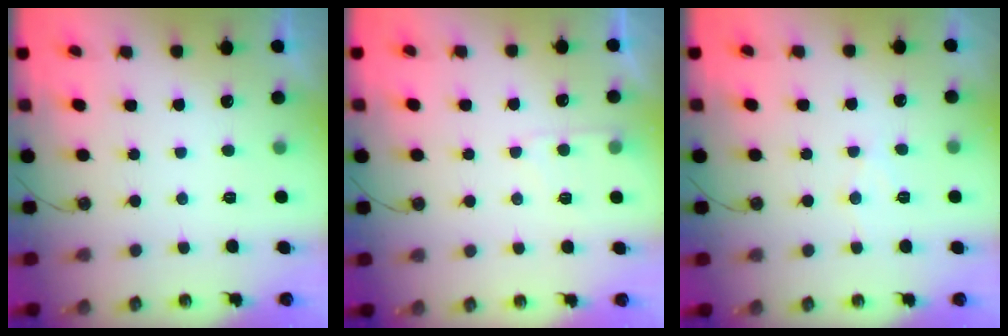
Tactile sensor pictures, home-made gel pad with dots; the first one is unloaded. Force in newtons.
{"total": 5.4, "press": 5.3, "slide": 0.7}
{"total": 6.4, "press": 6.4, "slide": 0.1}